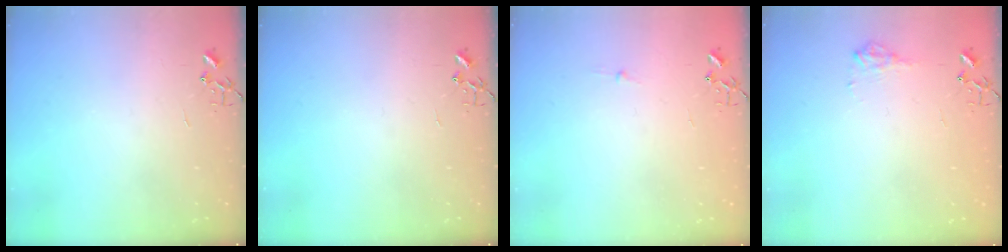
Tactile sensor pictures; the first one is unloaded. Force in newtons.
{"total": 0.0}
{"total": 2.8, "press": 2.8, "slide": 0.3}
{"total": 8.2, "press": 8.2, "slide": 0.2}